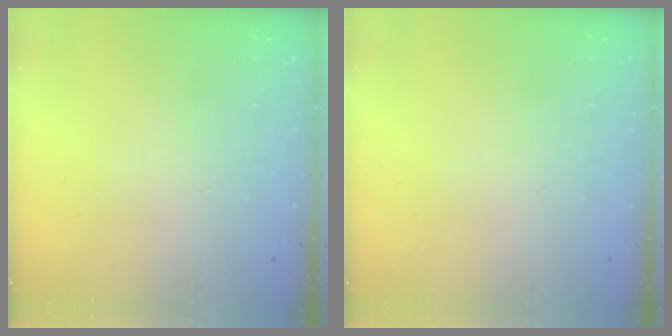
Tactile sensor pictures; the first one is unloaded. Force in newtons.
{"total": 0.0}